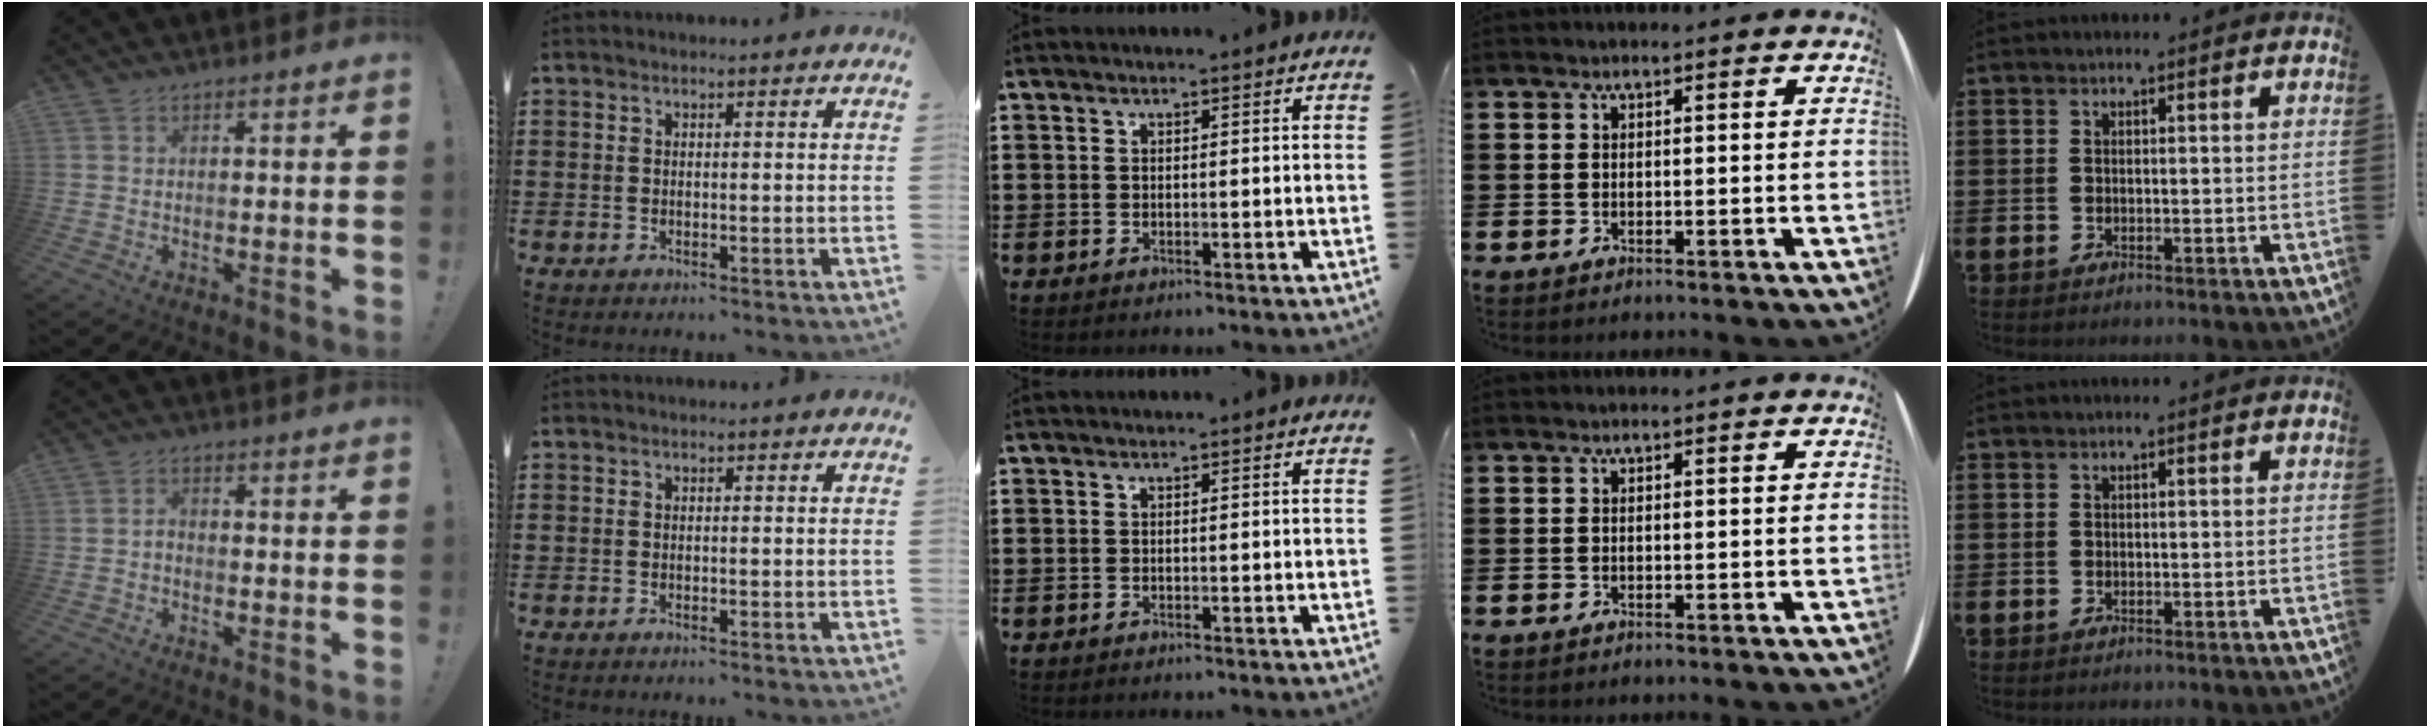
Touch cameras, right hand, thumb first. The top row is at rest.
{"thumb": {"total": 1.7, "force": [-1.1, 0.7, 1.0], "torque": [-0.023, 0.008, -0.019]}}